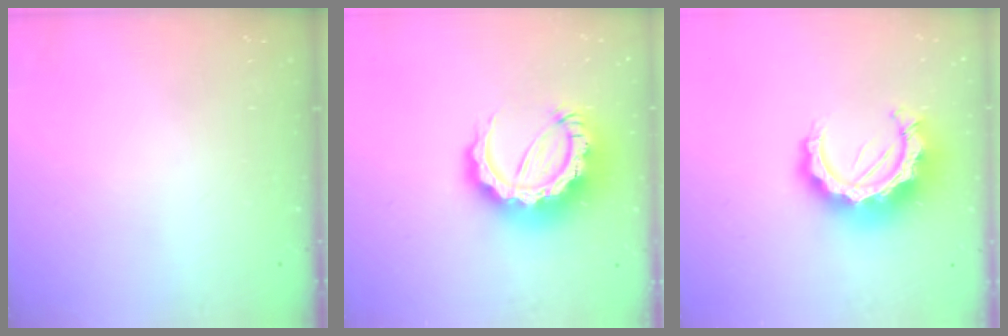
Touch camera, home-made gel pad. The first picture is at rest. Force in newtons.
{"total": 15.0, "press": 14.9, "slide": 1.5}
{"total": 15.4, "press": 15.4, "slide": 1.4}